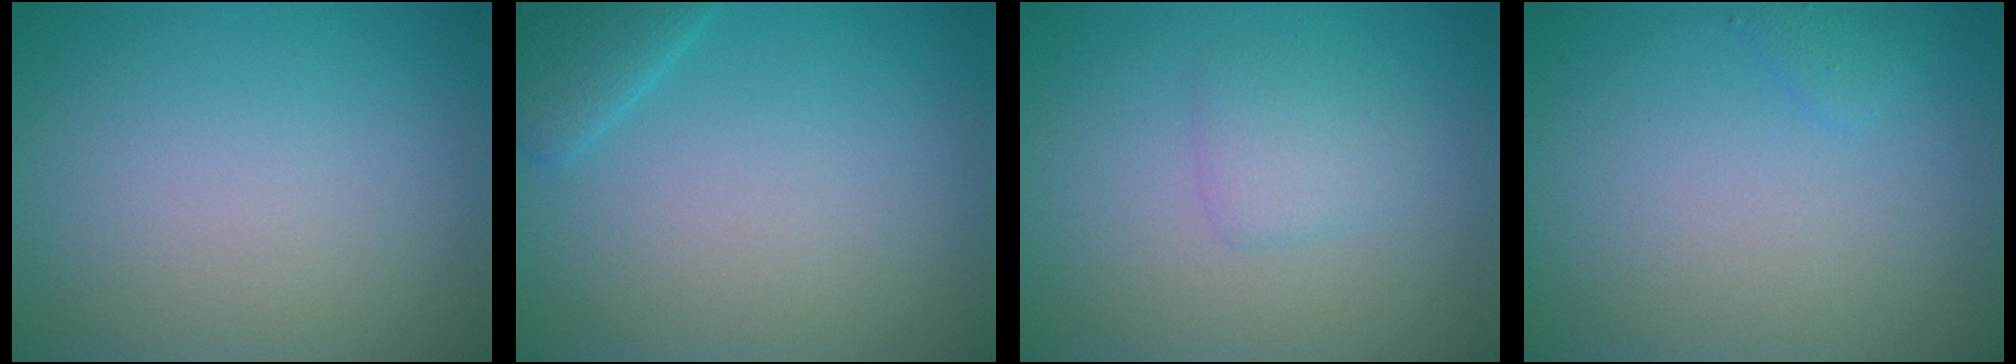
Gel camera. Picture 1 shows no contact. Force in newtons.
{"total": 2.3, "press": 2.3, "slide": 0.2}
{"total": 1.8, "press": 1.8, "slide": 0.1}
{"total": 0.8, "press": 0.8, "slide": 0.0}